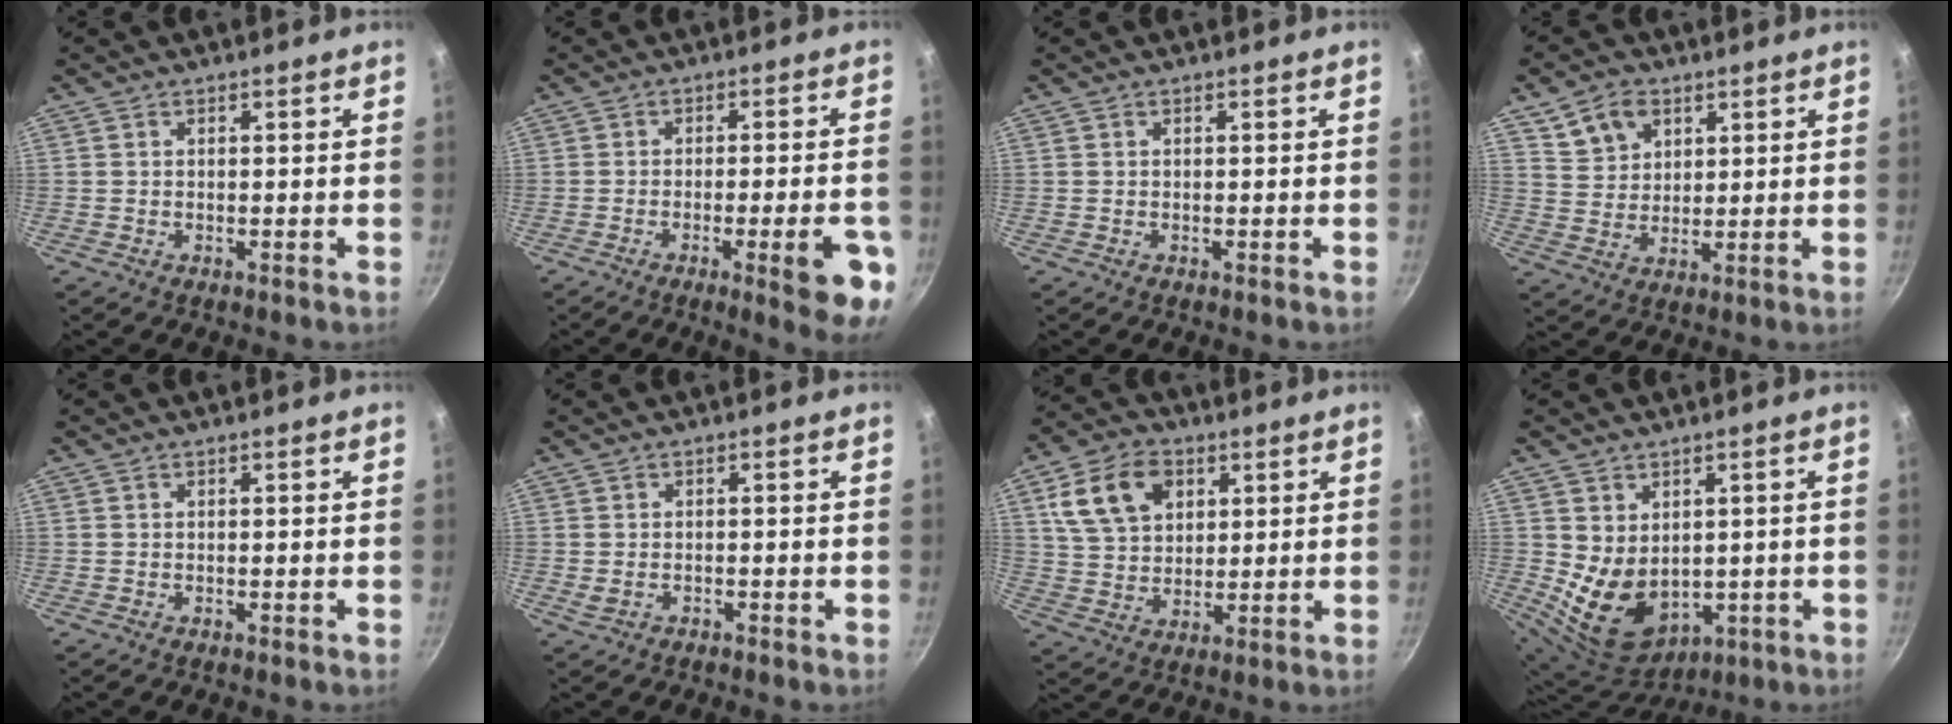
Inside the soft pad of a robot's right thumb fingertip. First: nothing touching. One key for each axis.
{"total": 10.8, "fx": -4.0, "fy": 2.5, "fz": 9.7, "tx": -0.103, "ty": 0.015, "tz": -0.050}
{"total": 0.0}
{"total": 7.4, "fx": 3.9, "fy": 5.4, "fz": 3.1, "tx": -0.038, "ty": -0.009, "tz": 0.078}
{"total": 0.0}
{"total": 1.6, "fx": -0.6, "fy": 1.1, "fz": 0.9, "tx": -0.017, "ty": 0.006, "tz": -0.009}
{"total": 13.0, "fx": 4.9, "fy": 9.3, "fz": 7.6, "tx": -0.120, "ty": 0.000, "tz": 0.089}
{"total": 11.3, "fx": 0.6, "fy": 8.9, "fz": 7.0, "tx": -0.102, "ty": -0.023, "tz": 0.043}